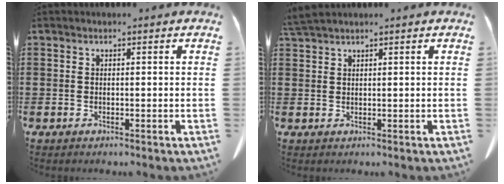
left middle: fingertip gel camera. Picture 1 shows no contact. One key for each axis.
{"total": 2.1, "fx": 1.9, "fy": 0.0, "fz": 0.9, "tx": -0.021, "ty": -0.001, "tz": 0.038}